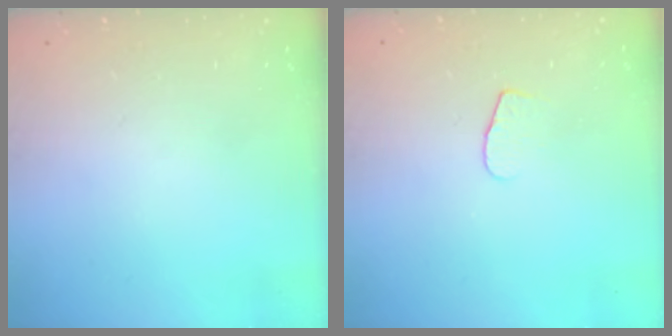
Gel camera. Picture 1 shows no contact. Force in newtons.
{"total": 5.4, "press": 5.4, "slide": 0.5}